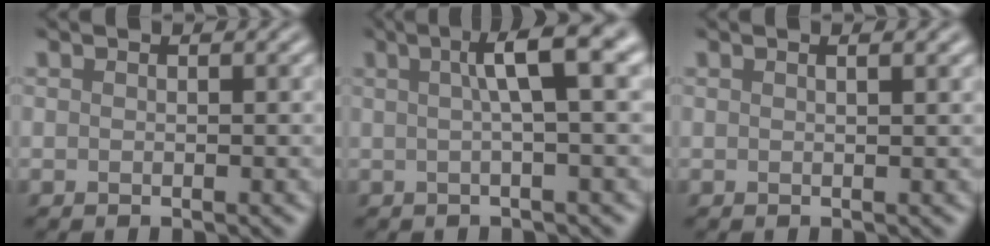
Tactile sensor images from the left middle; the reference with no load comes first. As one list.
[{"total": 5.4, "force": [1.3, 1.0, 5.2], "torque": [-0.069, 0.011, 0.015]}, {"total": 1.9, "force": [1.0, 0.7, 1.4], "torque": [-0.009, -0.006, -0.005]}]